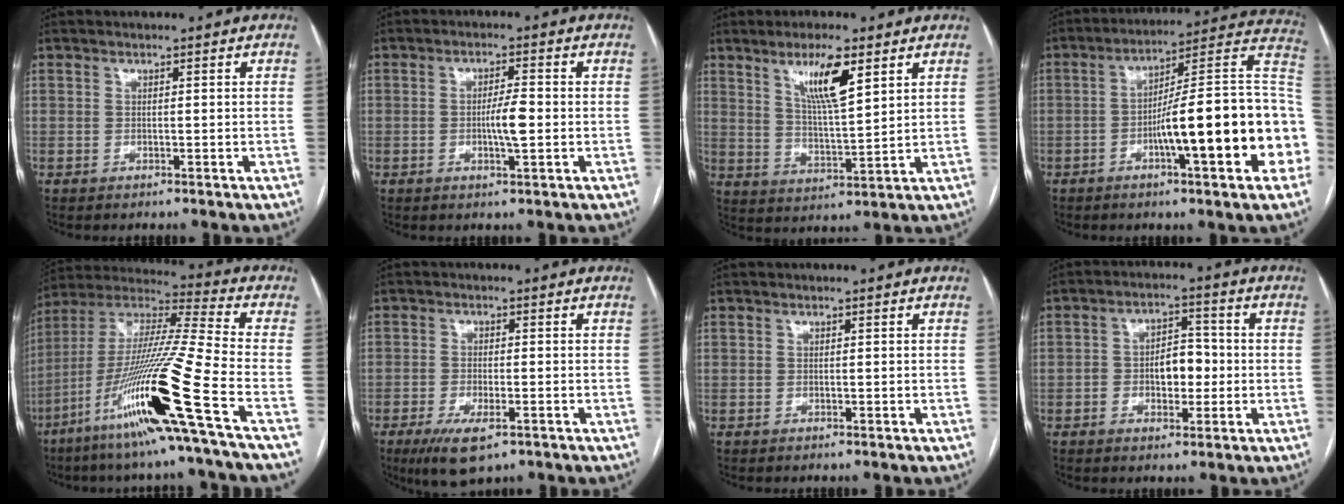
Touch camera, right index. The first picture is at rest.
{"total": 4.2, "force": [-0.6, 0.5, 4.2], "torque": [-0.073, -0.002, -0.009]}
{"total": 8.8, "force": [4.8, 1.1, 7.3], "torque": [-0.135, -0.007, 0.089]}
{"total": 21.5, "force": [-5.0, 2.5, 20.8], "torque": [-0.212, 0.032, -0.067]}
{"total": 22.6, "force": [-10.4, -1.6, 20.0], "torque": [-0.405, -0.039, -0.202]}
{"total": 6.7, "force": [-3.7, 2.0, 5.1], "torque": [-0.095, -0.014, -0.056]}
{"total": 0.0}
{"total": 6.2, "force": [-0.8, 3.4, 5.2], "torque": [-0.083, 0.020, -0.011]}